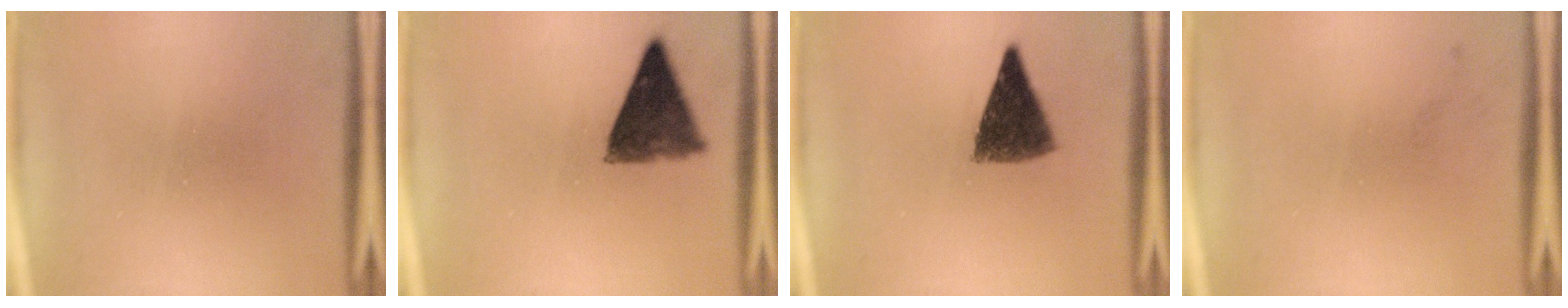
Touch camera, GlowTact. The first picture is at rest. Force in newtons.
{"total": 7.2}
{"total": 6.4}
{"total": 1.1}